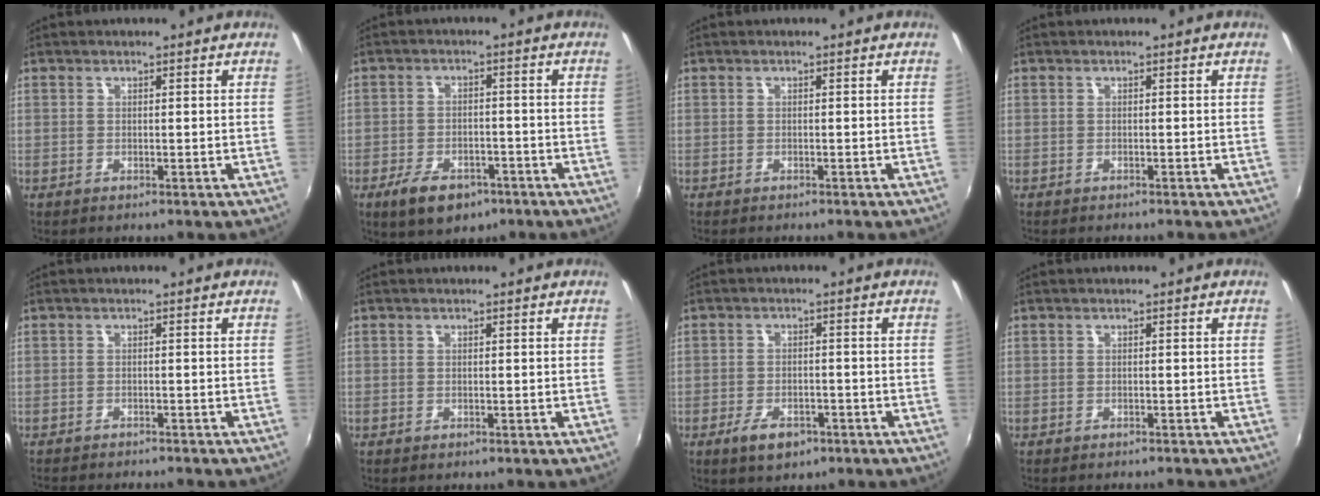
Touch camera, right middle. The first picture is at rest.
{"total": 8.9, "force": [-5.5, 4.8, 5.0], "torque": [-0.118, -0.009, -0.084]}
{"total": 1.0, "force": [-0.9, 0.2, 0.2], "torque": [-0.007, -0.004, -0.014]}
{"total": 1.2, "force": [-1.1, 0.2, 0.3], "torque": [-0.010, -0.007, -0.017]}
{"total": 5.6, "force": [-5.2, 0.6, 2.0], "torque": [-0.050, -0.015, -0.080]}
{"total": 0.0}
{"total": 5.4, "force": [-3.2, 2.7, 3.3], "torque": [-0.078, -0.005, -0.052]}
{"total": 2.5, "force": [-2.3, 0.4, 0.9], "torque": [-0.023, -0.011, -0.035]}